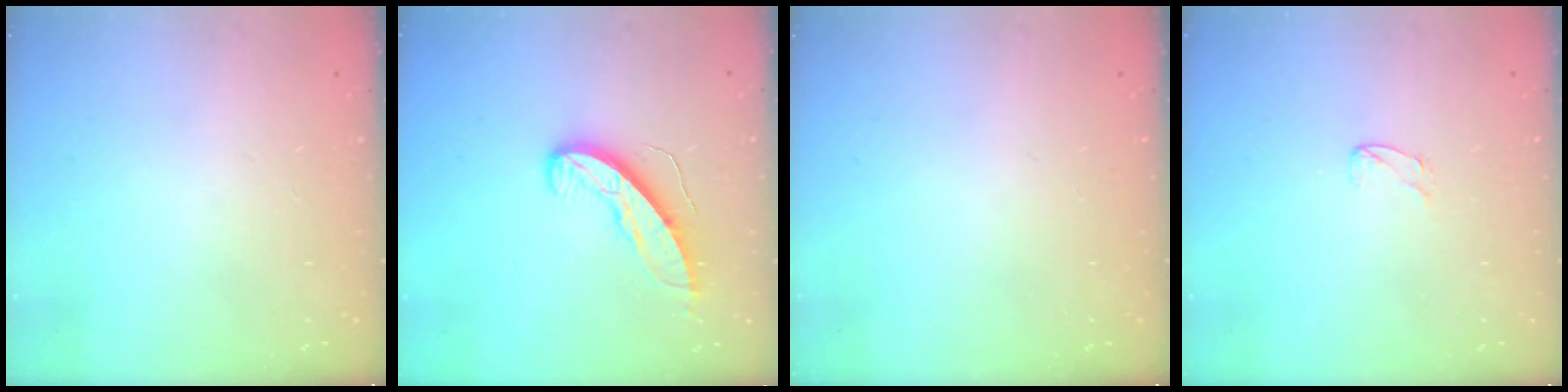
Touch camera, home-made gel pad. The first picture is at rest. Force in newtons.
{"total": 9.3, "press": 9.2, "slide": 0.7}
{"total": 0.0}
{"total": 3.6, "press": 3.6, "slide": 0.3}